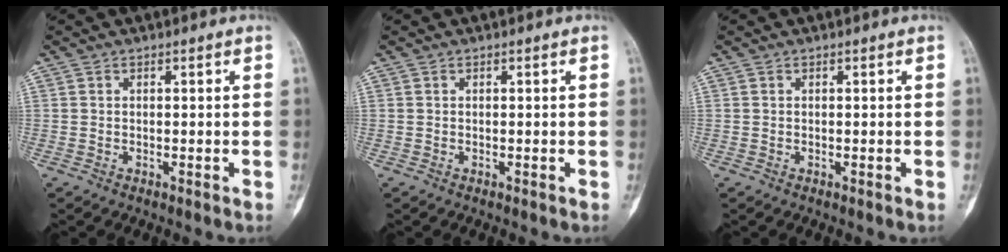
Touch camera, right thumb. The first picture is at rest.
{"total": 0.0}
{"total": 0.0}